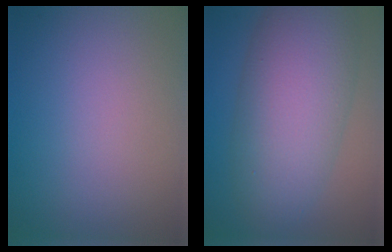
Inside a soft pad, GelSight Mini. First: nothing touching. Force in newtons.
{"total": 9.4, "press": 9.4, "slide": 0.5}